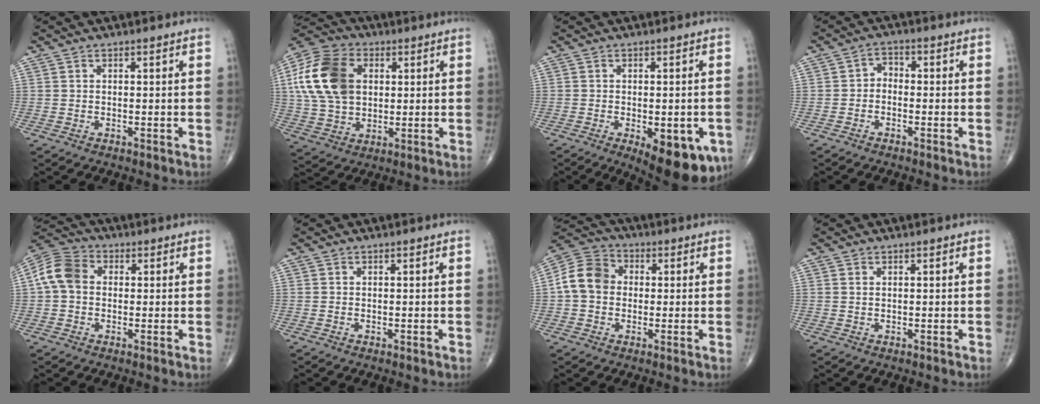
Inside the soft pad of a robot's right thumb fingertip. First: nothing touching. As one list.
[{"total": 17.8, "force": [3.5, 12.4, 12.4], "torque": [-0.237, 0.008, 0.061]}, {"total": 13.5, "force": [-5.3, 5.8, 10.9], "torque": [-0.115, -0.005, -0.059]}, {"total": 2.7, "force": [-0.8, 2.1, 1.5], "torque": [-0.011, 0.018, -0.027]}, {"total": 8.1, "force": [0.5, 6.3, 5.1], "torque": [-0.096, 0.025, -0.002]}, {"total": 0.0}, {"total": 9.3, "force": [0.2, 7.6, 5.4], "torque": [-0.090, 0.026, -0.010]}, {"total": 0.6, "force": [0.3, 0.3, 0.4], "torque": [-0.009, 0.001, 0.006]}]